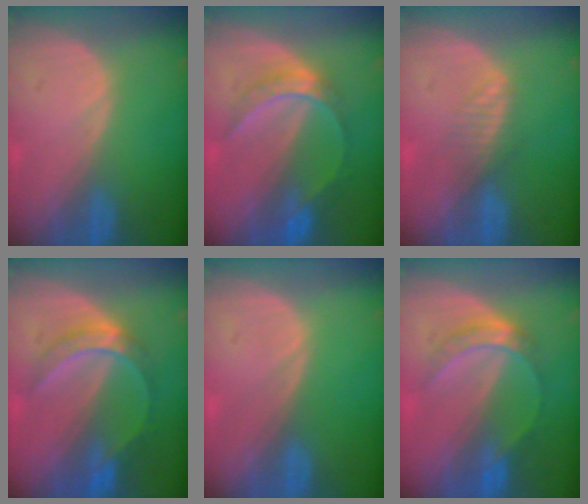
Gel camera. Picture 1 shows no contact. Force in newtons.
{"total": 6.5, "press": 5.6, "slide": 3.4}
{"total": 2.3, "press": 2.3, "slide": 0.1}
{"total": 6.1, "press": 5.8, "slide": 1.8}
{"total": 0.0}
{"total": 5.0, "press": 5.0, "slide": 0.8}